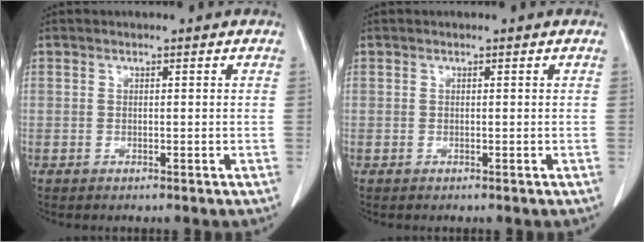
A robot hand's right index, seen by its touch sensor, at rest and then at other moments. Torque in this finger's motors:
{"motor_torque": [0.00, 0.00, 0.00, 0.00]}